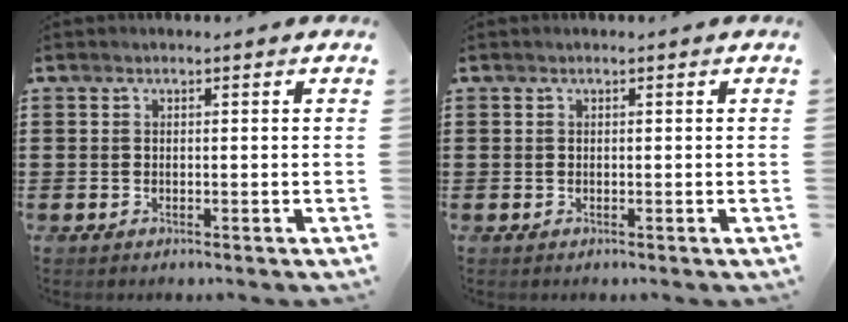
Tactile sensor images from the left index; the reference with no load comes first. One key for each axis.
{"total": 0.0}